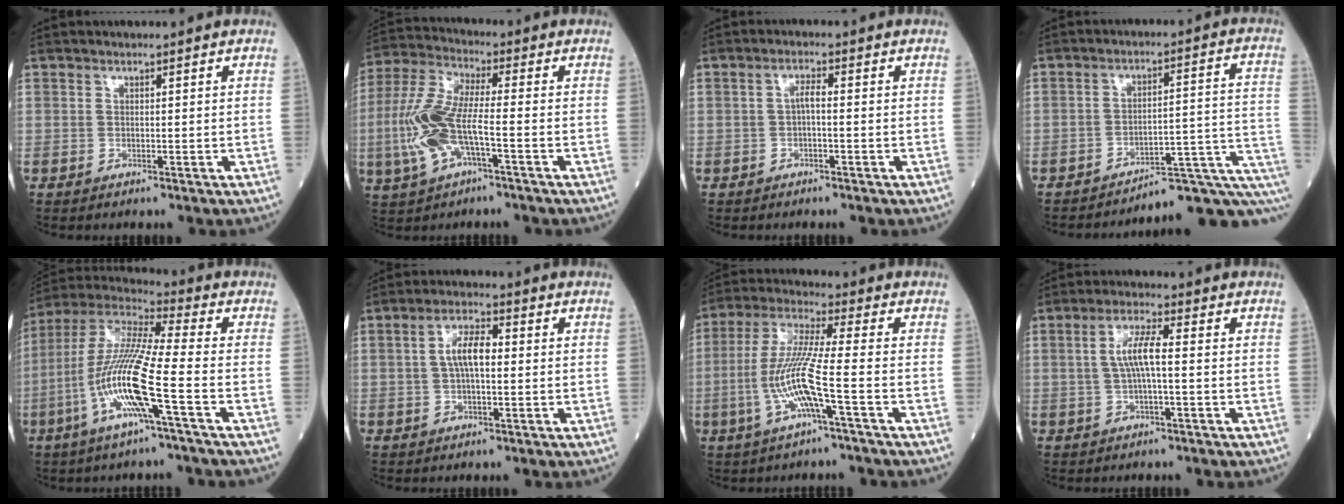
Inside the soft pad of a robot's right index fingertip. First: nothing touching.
{"total": 11.2, "force": [-2.9, 2.9, 10.4], "torque": [-0.245, 0.004, -0.057]}
{"total": 2.0, "force": [-0.3, 0.4, 1.9], "torque": [-0.034, 0.005, -0.006]}
{"total": 11.2, "force": [-9.3, 1.3, 6.0], "torque": [-0.055, 0.058, -0.122]}
{"total": 15.1, "force": [-4.7, 0.2, 14.3], "torque": [-0.302, -0.003, -0.102]}
{"total": 5.3, "force": [0.4, 1.8, 5.0], "torque": [-0.100, 0.014, 0.005]}
{"total": 10.2, "force": [-3.0, -0.3, 9.8], "torque": [-0.207, 0.000, -0.063]}
{"total": 5.0, "force": [0.1, 0.6, 4.9], "torque": [-0.101, 0.011, 0.003]}